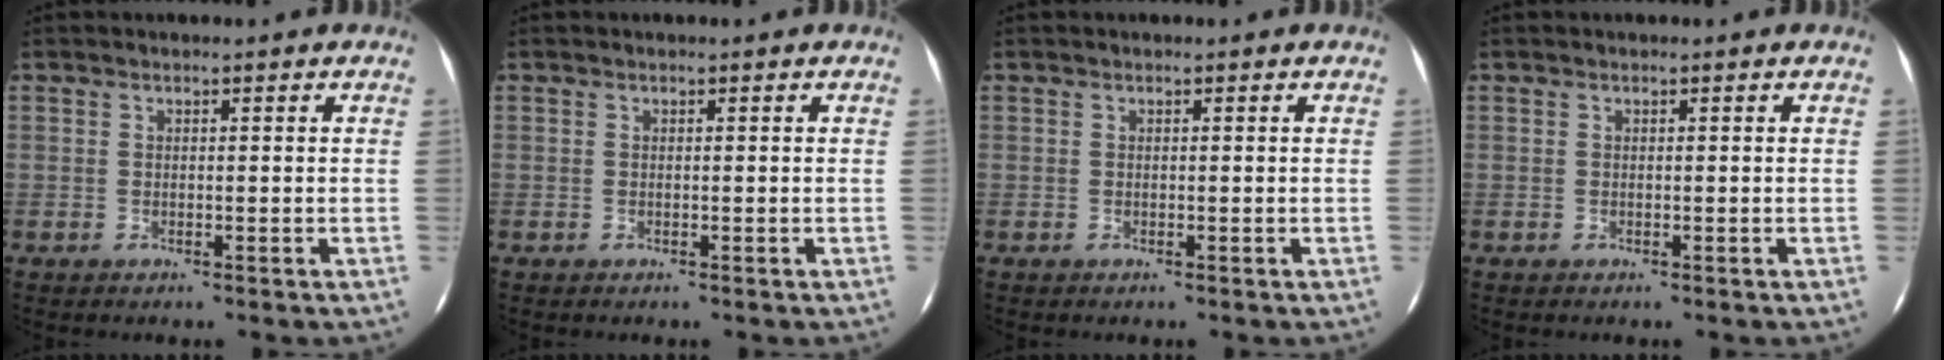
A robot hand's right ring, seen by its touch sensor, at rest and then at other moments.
{"total": 0.0}
{"total": 0.0}
{"total": 0.0}